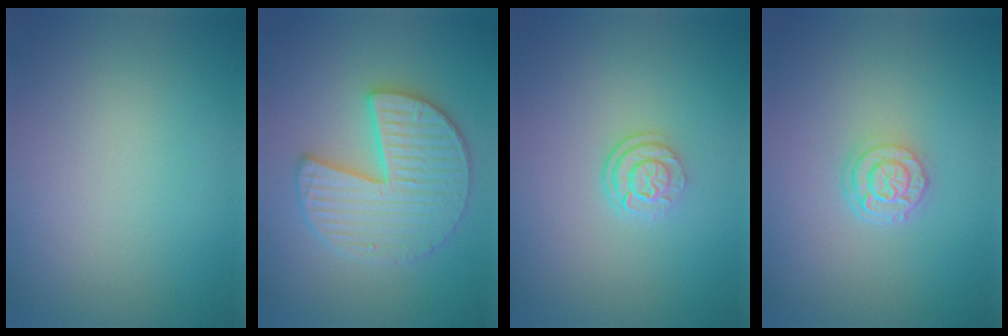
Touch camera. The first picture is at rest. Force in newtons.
{"total": 6.0, "press": 6.0, "slide": 0.9}
{"total": 2.4, "press": 1.8, "slide": 1.6}
{"total": 2.5, "press": 2.0, "slide": 1.5}